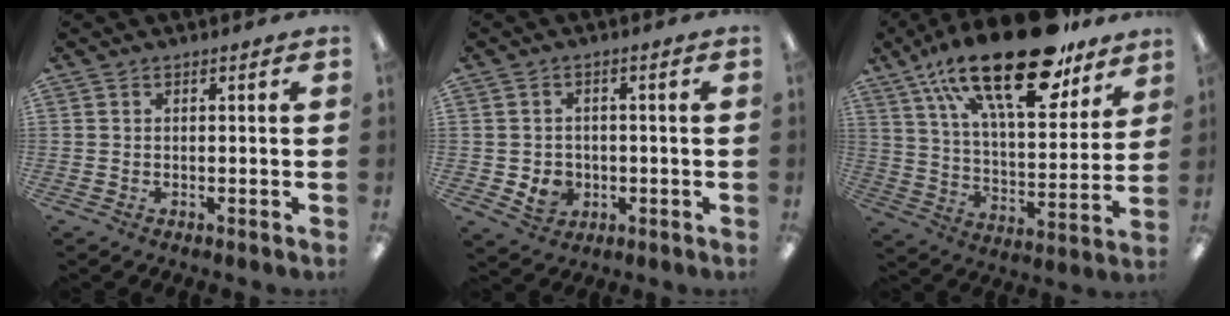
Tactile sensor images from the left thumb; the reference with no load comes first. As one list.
[{"total": 4.8, "force": [-0.9, 4.4, 1.6], "torque": [-0.013, 0.007, -0.014]}, {"total": 26.8, "force": [17.9, 9.9, 17.4], "torque": [-0.282, -0.100, 0.298]}]